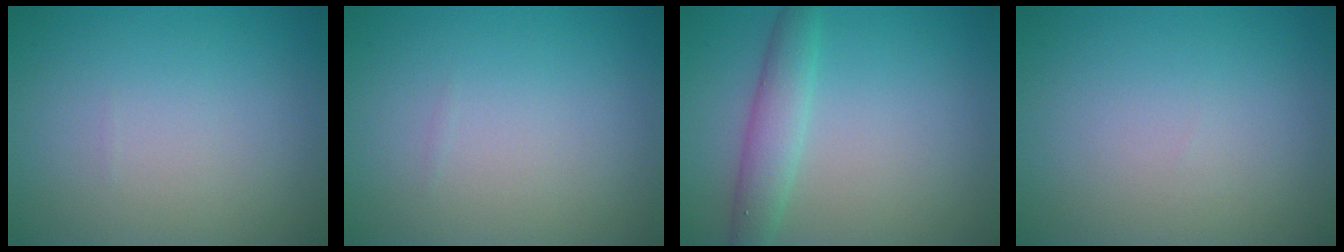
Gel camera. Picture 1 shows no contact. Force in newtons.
{"total": 0.0}
{"total": 3.1, "press": 3.1, "slide": 0.0}
{"total": 0.0}